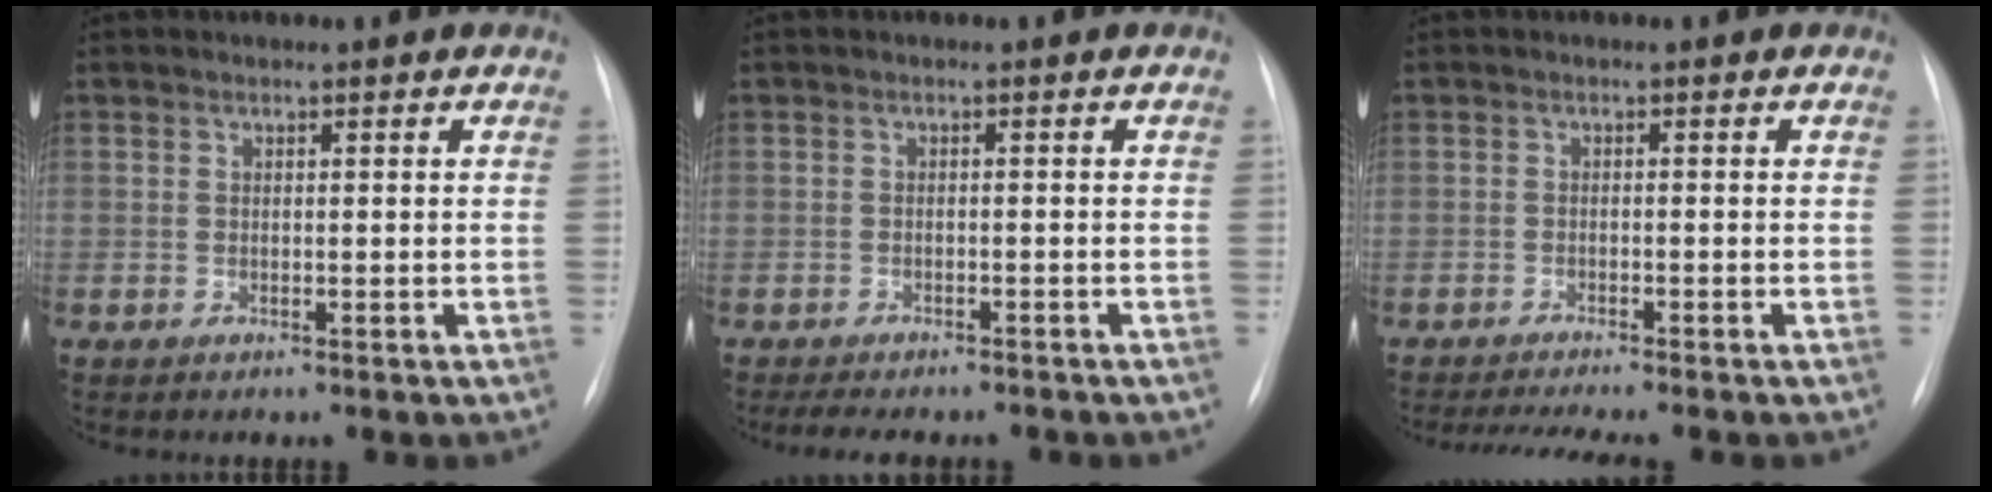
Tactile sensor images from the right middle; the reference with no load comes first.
{"total": 8.1, "force": [-7.0, 2.4, 3.4], "torque": [-0.048, 0.001, -0.091]}
{"total": 6.1, "force": [-5.3, -0.2, 2.9], "torque": [-0.040, -0.009, -0.082]}